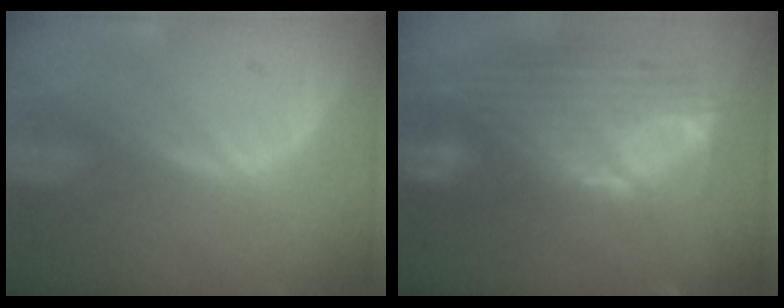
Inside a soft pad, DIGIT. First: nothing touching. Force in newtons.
{"total": 12.6, "press": 10.7, "slide": 6.7}